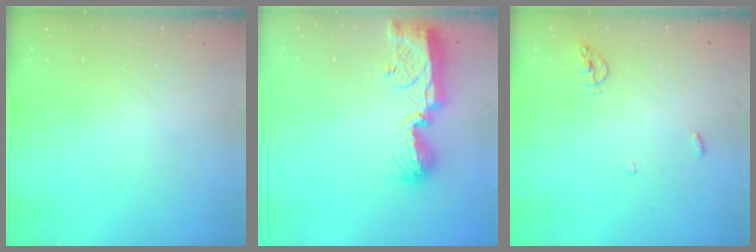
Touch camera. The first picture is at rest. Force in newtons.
{"total": 12.8, "press": 12.7, "slide": 1.1}
{"total": 5.2, "press": 5.2, "slide": 0.7}